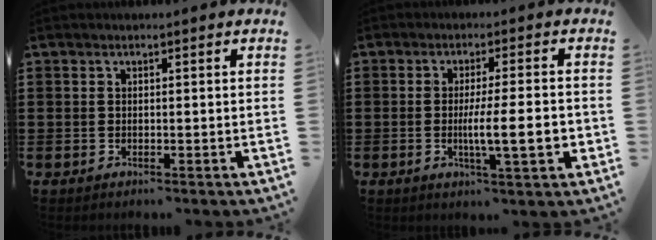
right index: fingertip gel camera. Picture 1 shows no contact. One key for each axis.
{"total": 8.6, "fx": -1.5, "fy": 1.4, "fz": 8.4, "tx": -0.138, "ty": -0.011, "tz": -0.027}